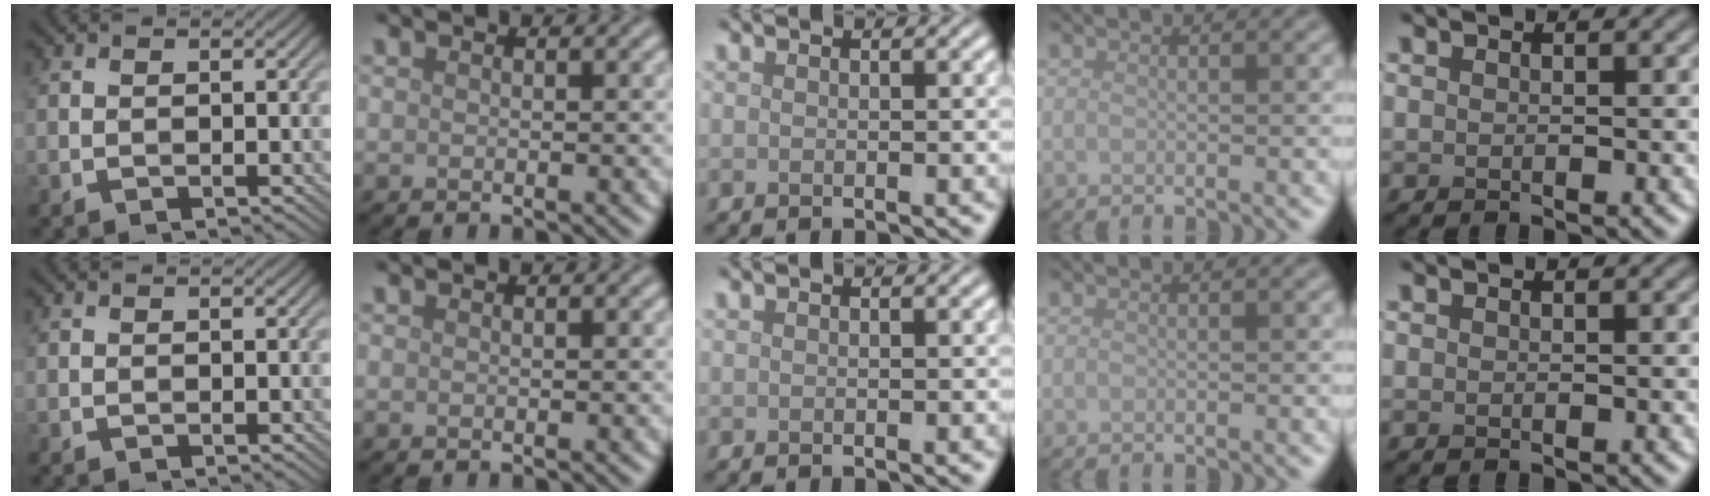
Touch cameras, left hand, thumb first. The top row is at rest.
{}